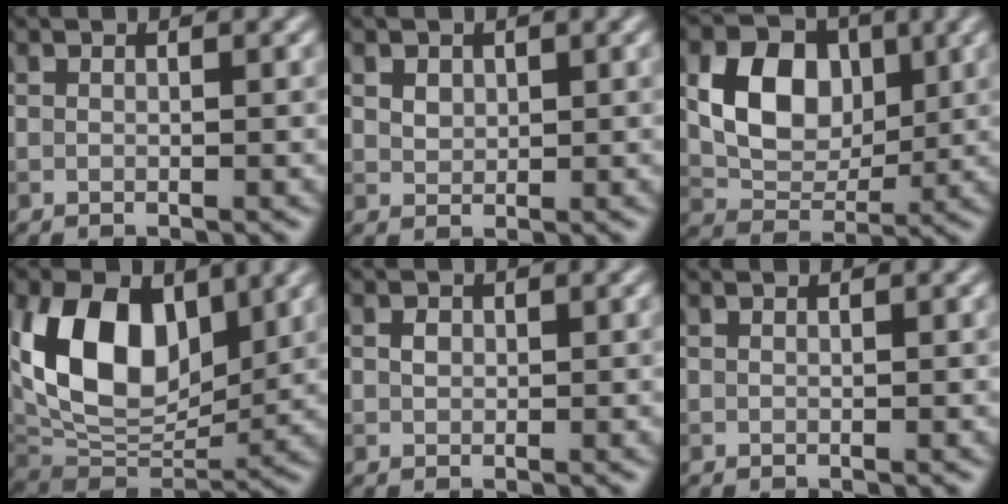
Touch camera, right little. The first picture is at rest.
{"total": 1.3, "force": [0.6, 1.0, 0.6], "torque": [-0.012, -0.002, 0.010]}
{"total": 6.8, "force": [1.5, 5.0, 4.4], "torque": [-0.079, 0.000, 0.026]}
{"total": 11.3, "force": [3.4, 7.1, 8.1], "torque": [-0.161, -0.006, 0.058]}
{"total": 0.9, "force": [0.1, 0.7, 0.5], "torque": [-0.011, 0.000, 0.002]}
{"total": 0.0}